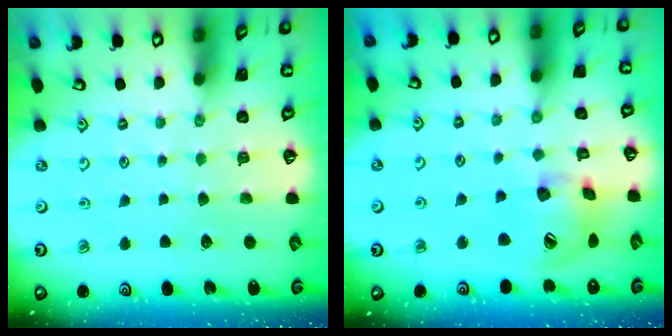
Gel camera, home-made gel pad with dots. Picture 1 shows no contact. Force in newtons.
{"total": 16.7, "press": 16.5, "slide": 2.3}